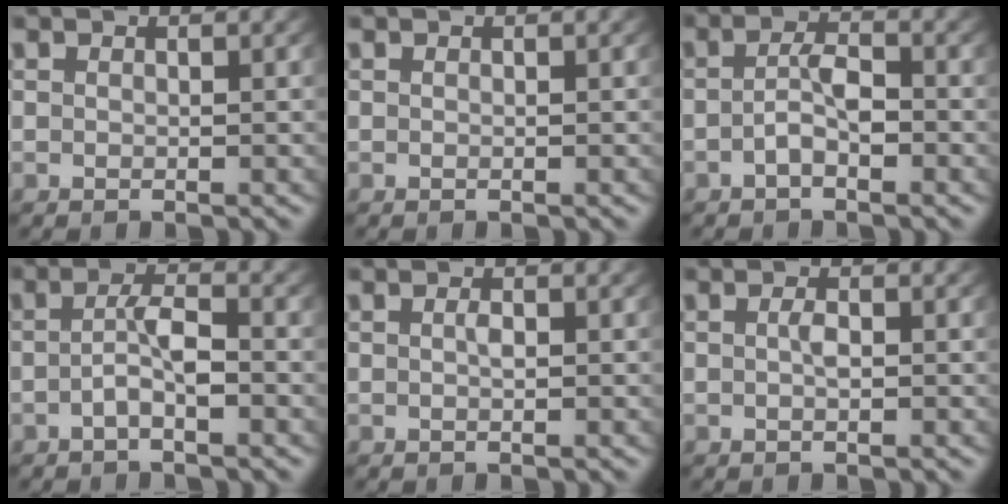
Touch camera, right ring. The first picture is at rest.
{"total": 0.0}
{"total": 2.6, "force": [-1.3, 0.9, 2.0], "torque": [-0.036, -0.008, -0.019]}
{"total": 2.7, "force": [-1.3, 0.6, 2.2], "torque": [-0.039, -0.006, -0.019]}
{"total": 0.5, "force": [-0.2, 0.1, 0.5], "torque": [-0.016, -0.007, 0.001]}
{"total": 0.9, "force": [-0.3, 0.2, 0.8], "torque": [-0.023, -0.010, -0.002]}